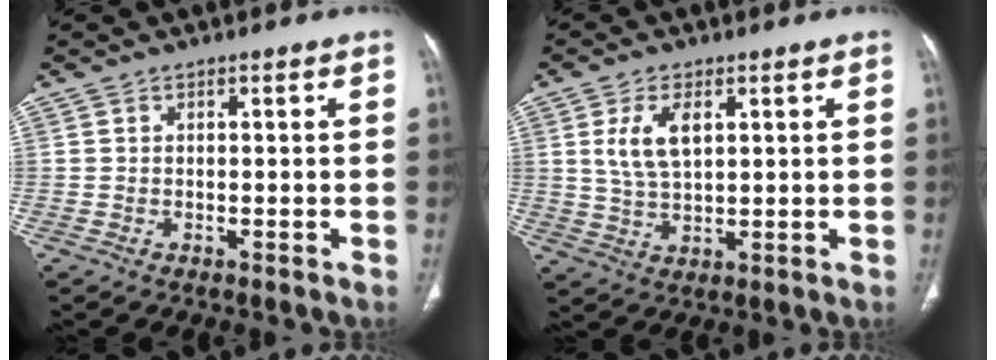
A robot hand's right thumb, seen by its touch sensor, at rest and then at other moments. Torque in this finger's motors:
{"motor_torque": [-0.14, 0.19, 0.12, 0.14, 0.06]}